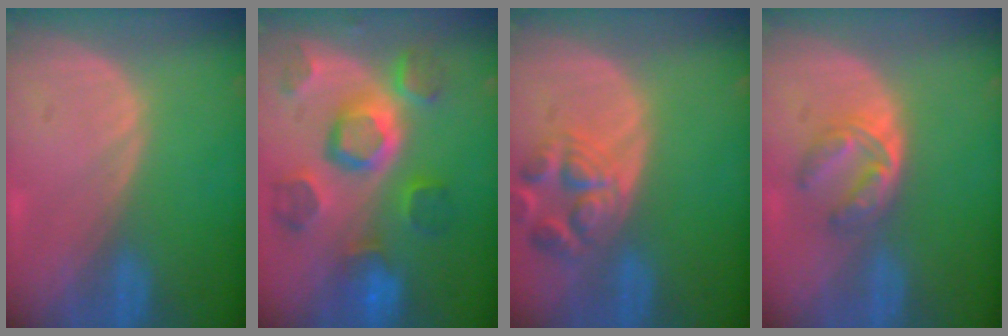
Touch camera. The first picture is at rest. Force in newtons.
{"total": 11.6, "press": 10.0, "slide": 5.8}
{"total": 6.9, "press": 6.3, "slide": 2.8}
{"total": 5.2, "press": 4.8, "slide": 2.0}